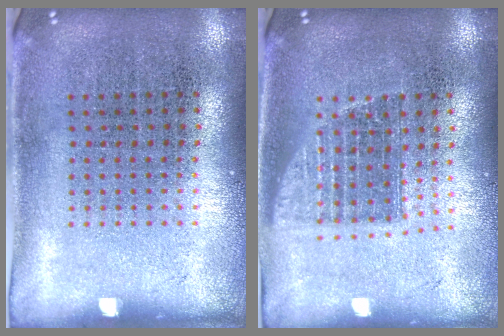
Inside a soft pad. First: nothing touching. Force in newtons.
{"total": 1.4, "press": 1.2, "slide": 0.7}